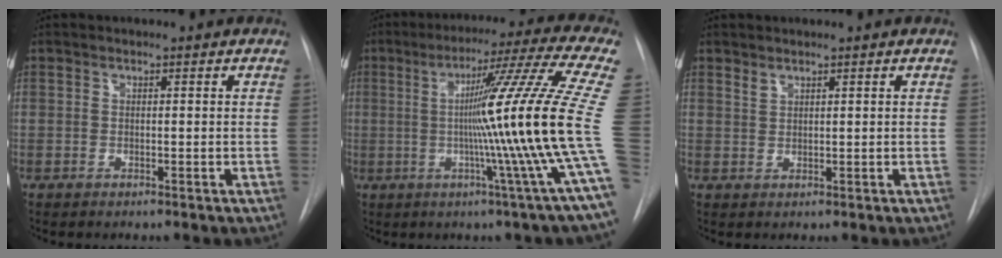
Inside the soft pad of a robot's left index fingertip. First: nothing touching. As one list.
[{"total": 21.4, "force": [-0.9, -4.5, 20.9], "torque": [-0.245, -0.014, -0.029]}, {"total": 1.0, "force": [1.0, 0.2, 0.3], "torque": [-0.005, 0.001, 0.021]}]